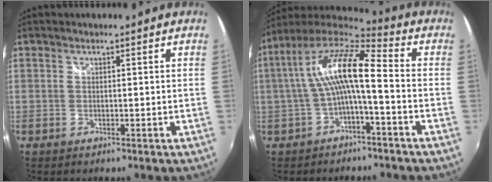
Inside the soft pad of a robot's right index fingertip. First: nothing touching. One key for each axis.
{"total": 12.7, "fx": -0.8, "fy": 2.6, "fz": 12.4, "tx": -0.235, "ty": 0.020, "tz": -0.017}